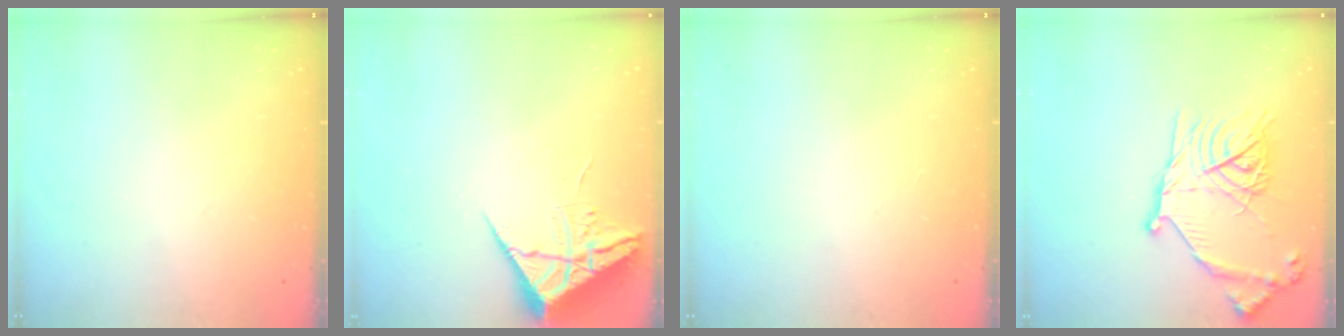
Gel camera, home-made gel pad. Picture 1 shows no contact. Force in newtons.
{"total": 6.7, "press": 6.7, "slide": 0.5}
{"total": 0.0}
{"total": 18.2, "press": 18.2, "slide": 1.1}